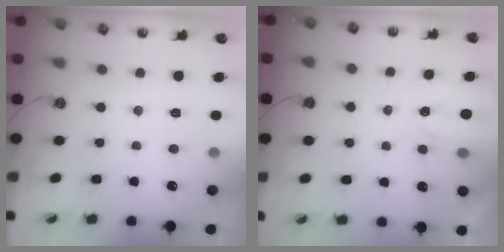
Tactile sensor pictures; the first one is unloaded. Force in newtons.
{"total": 3.0, "press": 3.0, "slide": 0.3}